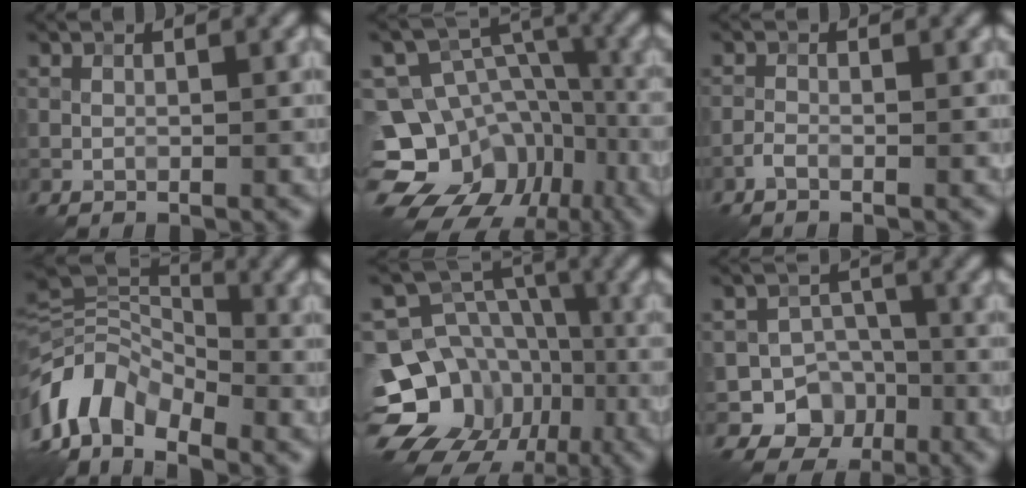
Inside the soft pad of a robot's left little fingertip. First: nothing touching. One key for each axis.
{"total": 15.9, "fx": -8.8, "fy": 12.2, "fz": 5.3, "tx": -0.097, "ty": -0.015, "tz": -0.129}
{"total": 0.8, "fx": -0.7, "fy": 0.0, "fz": 0.5, "tx": -0.015, "ty": 0.002, "tz": -0.017}
{"total": 8.1, "fx": -4.1, "fy": 5.0, "fz": 4.9, "tx": -0.095, "ty": 0.006, "tz": -0.092}
{"total": 18.4, "fx": -8.9, "fy": 15.0, "fz": 5.9, "tx": -0.114, "ty": -0.034, "tz": -0.138}
{"total": 7.2, "fx": -3.2, "fy": 6.2, "fz": 1.8, "tx": 0.003, "ty": -0.005, "tz": -0.073}